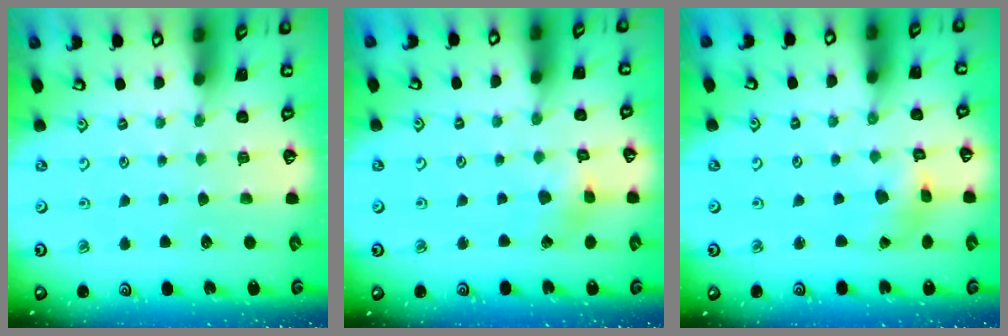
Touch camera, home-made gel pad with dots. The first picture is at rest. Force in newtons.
{"total": 2.8, "press": 2.8, "slide": 0.3}
{"total": 3.8, "press": 3.7, "slide": 0.8}